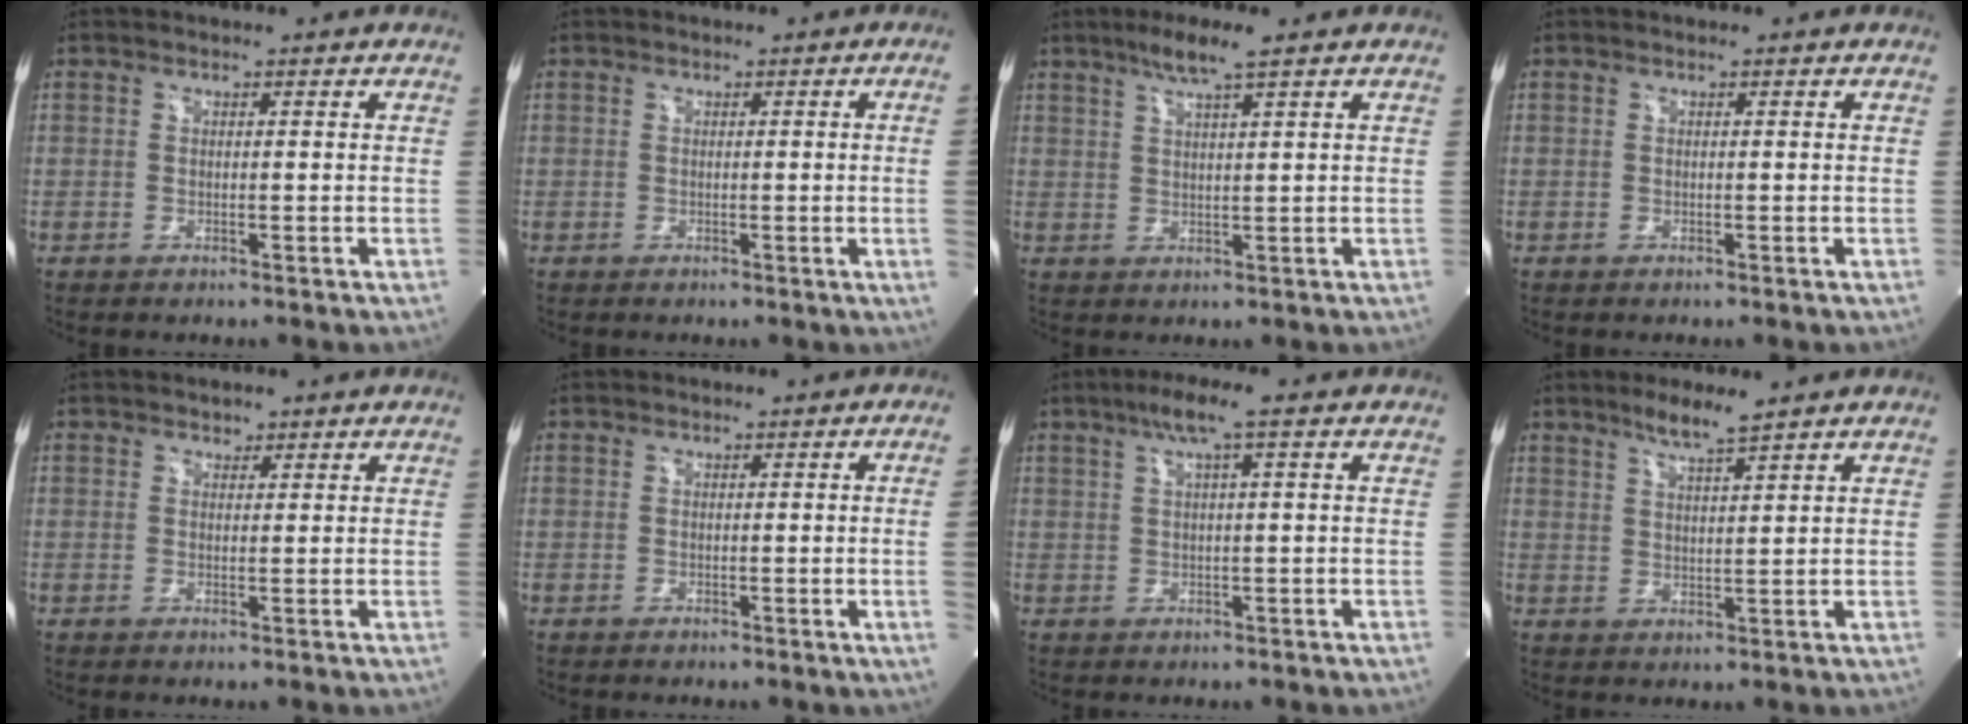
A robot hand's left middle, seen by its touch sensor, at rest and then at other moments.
{"total": 2.5, "force": [-0.1, -1.1, 2.2], "torque": [-0.030, -0.003, 0.001]}
{"total": 4.7, "force": [3.3, -0.4, 3.4], "torque": [-0.072, 0.003, 0.063]}
{"total": 0.0}
{"total": 1.2, "force": [1.0, 0.6, 0.1], "torque": [-0.002, 0.000, 0.015]}
{"total": 1.1, "force": [-0.1, -0.5, 0.9], "torque": [-0.017, 0.000, 0.000]}
{"total": 4.5, "force": [2.3, -0.3, 3.9], "torque": [-0.077, 0.014, 0.042]}
{"total": 4.4, "force": [3.5, -0.2, 2.6], "torque": [-0.054, -0.003, 0.066]}